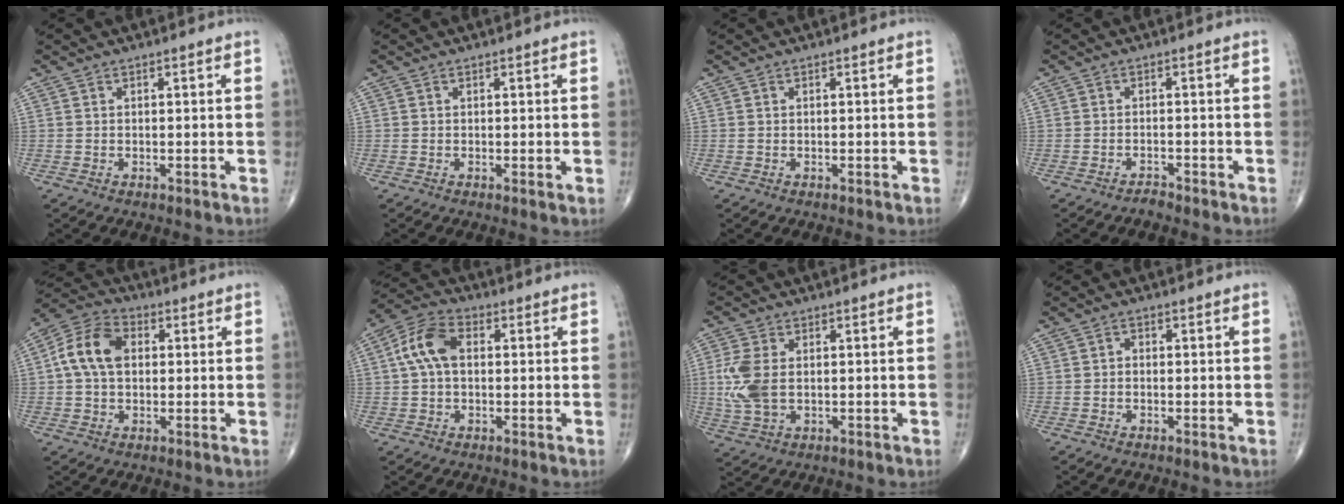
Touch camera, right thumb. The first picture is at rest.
{"total": 0.7, "force": [0.1, 0.2, 0.6], "torque": [-0.010, -0.003, 0.000]}
{"total": 0.0}
{"total": 1.4, "force": [-1.4, 0.3, 0.3], "torque": [-0.010, 0.006, -0.024]}
{"total": 10.4, "force": [1.3, 7.1, 7.4], "torque": [-0.141, 0.026, 0.016]}
{"total": 8.8, "force": [1.1, 5.5, 6.7], "torque": [-0.137, 0.027, 0.014]}
{"total": 8.0, "force": [0.2, 4.9, 6.3], "torque": [-0.153, -0.001, 0.009]}
{"total": 1.1, "force": [-0.2, 0.9, 0.6], "torque": [-0.004, 0.004, -0.008]}